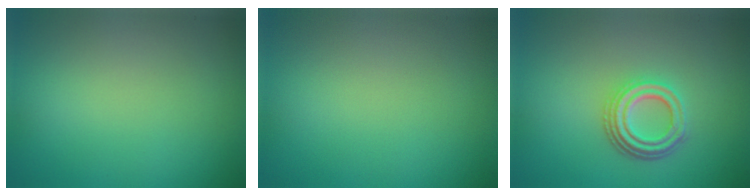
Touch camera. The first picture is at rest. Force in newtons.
{"total": 0.0}
{"total": 4.1, "press": 3.1, "slide": 2.7}